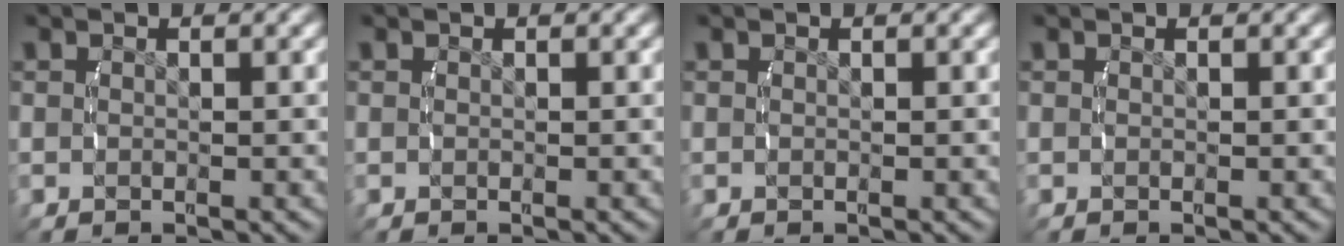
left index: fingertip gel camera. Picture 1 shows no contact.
{"total": 0.0}
{"total": 0.0}
{"total": 0.0}